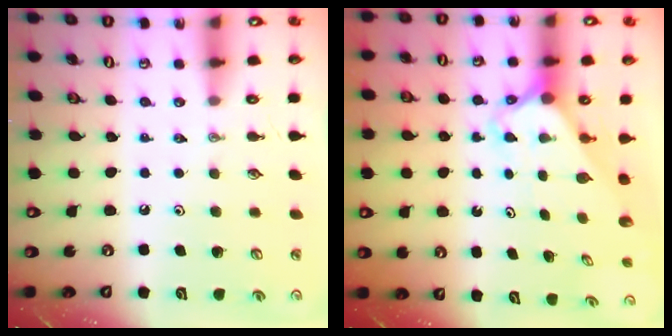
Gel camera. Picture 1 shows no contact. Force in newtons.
{"total": 2.3, "press": 2.3, "slide": 0.2}